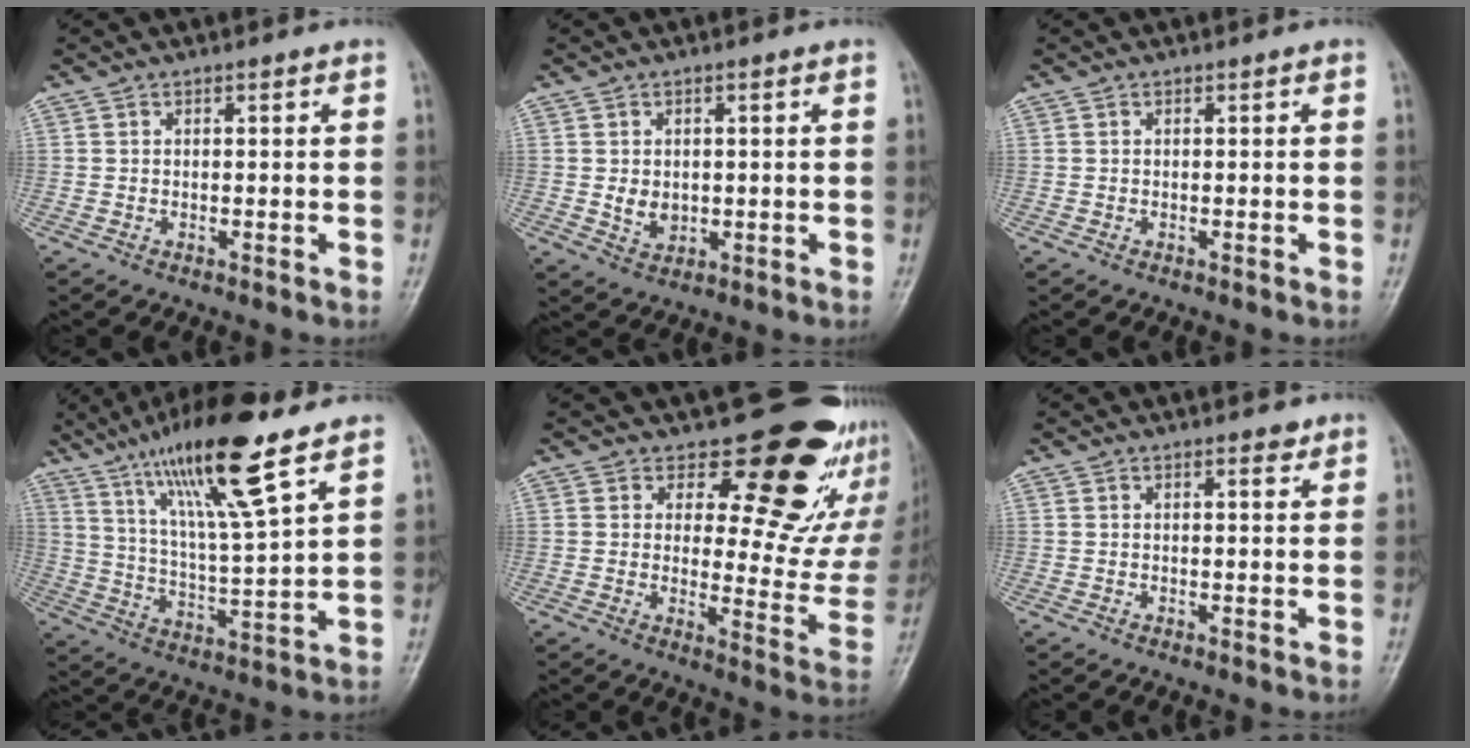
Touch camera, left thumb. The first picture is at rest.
{"total": 3.8, "force": [0.1, 2.9, 2.4], "torque": [-0.028, -0.007, 0.010]}
{"total": 0.0}
{"total": 17.8, "force": [11.2, 2.5, 13.6], "torque": [-0.233, -0.049, 0.203]}
{"total": 20.6, "force": [14.3, 10.0, 11.0], "torque": [-0.093, -0.108, 0.171]}
{"total": 1.7, "force": [1.2, 0.6, 1.0], "torque": [-0.007, -0.006, 0.015]}